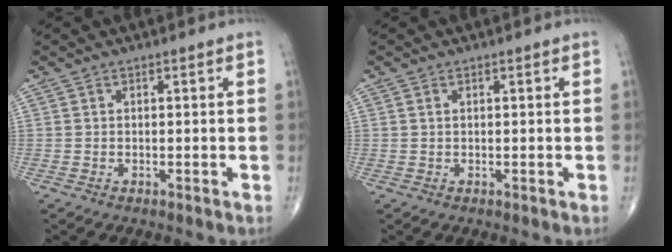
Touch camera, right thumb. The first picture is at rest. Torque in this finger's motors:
{"motor_torque": [-0.42, 0.20, 0.25, 0.06, -0.02]}